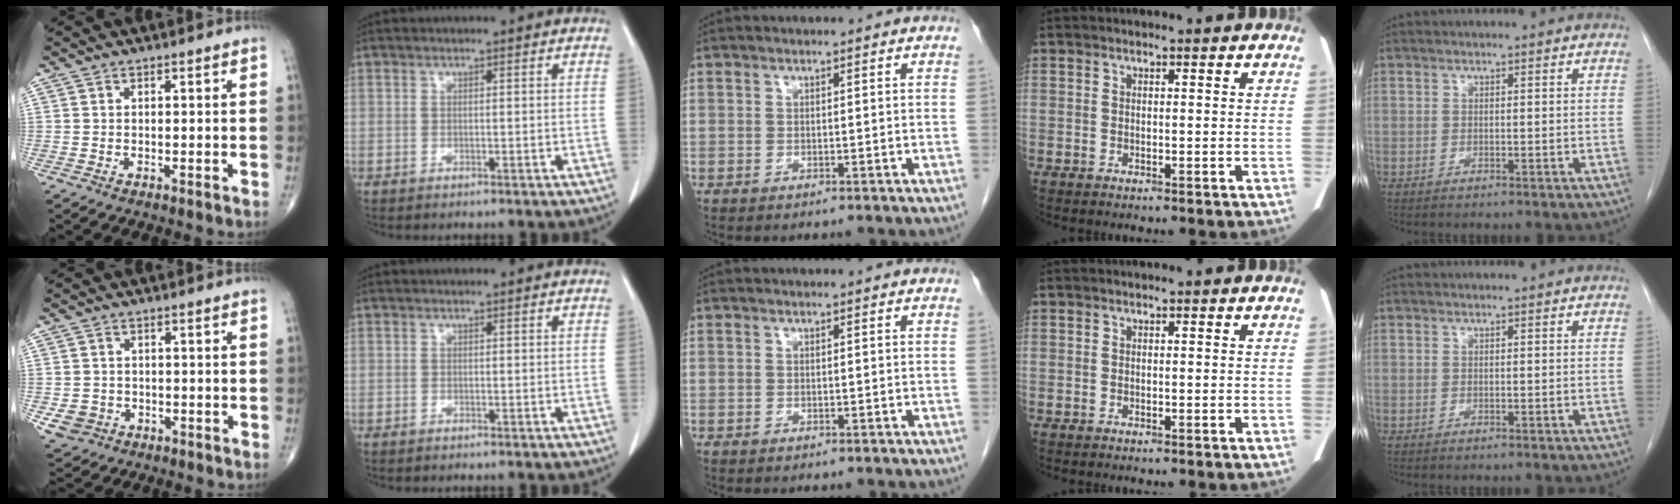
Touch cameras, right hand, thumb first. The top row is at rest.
{"thumb": {"total": 4.4, "force": [-1.6, 3.9, 1.2], "torque": [-0.015, 0.008, -0.021]}}